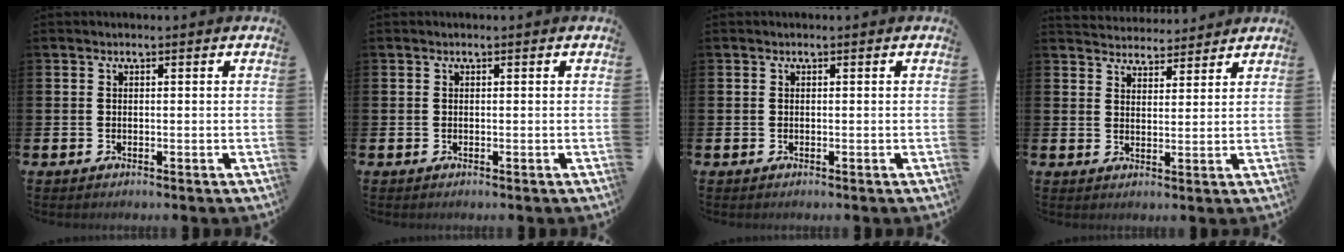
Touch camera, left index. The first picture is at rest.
{"total": 0.0}
{"total": 0.0}
{"total": 4.2, "force": [4.1, 0.8, -0.3], "torque": [-0.007, -0.023, 0.077]}